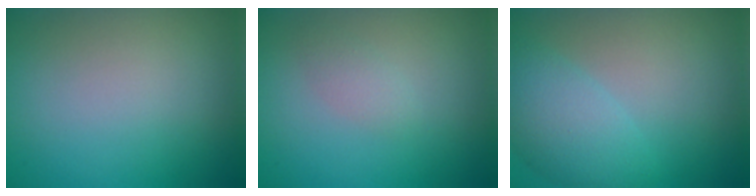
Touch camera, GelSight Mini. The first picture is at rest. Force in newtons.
{"total": 1.2, "press": 1.2, "slide": 0.0}
{"total": 4.4, "press": 4.4, "slide": 0.3}